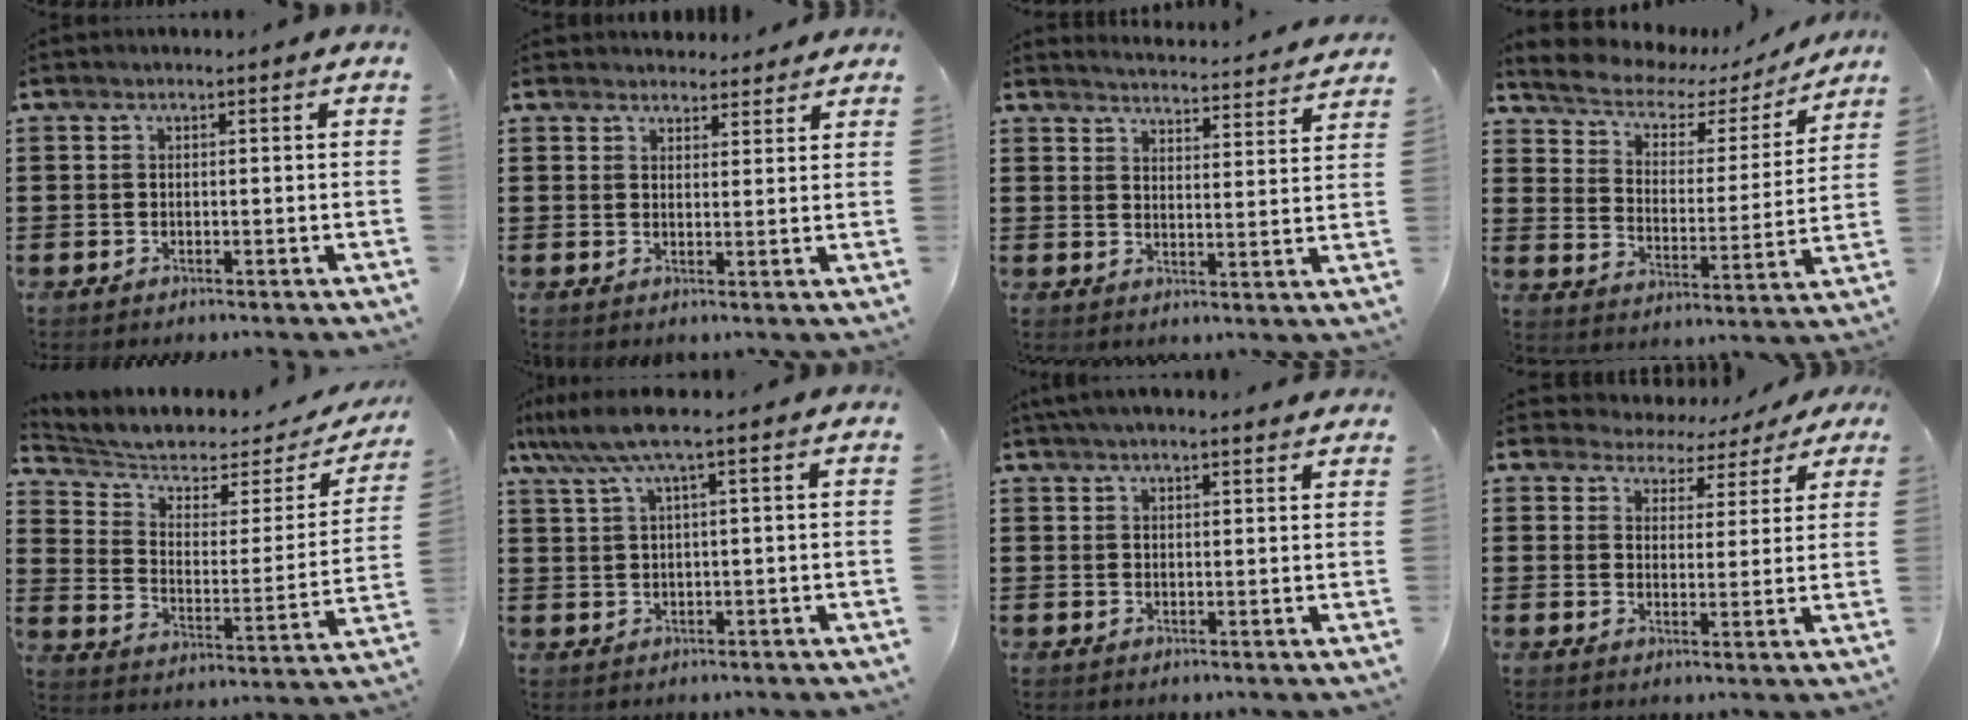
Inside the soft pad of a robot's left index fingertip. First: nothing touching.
{"total": 3.0, "force": [2.8, 0.8, 0.0], "torque": [-0.001, -0.008, 0.053]}
{"total": 3.7, "force": [3.7, -0.6, 0.1], "torque": [-0.012, -0.038, 0.059]}
{"total": 4.6, "force": [3.8, 2.2, 1.6], "torque": [-0.057, -0.025, 0.057]}
{"total": 5.0, "force": [4.4, 1.6, 1.7], "torque": [-0.061, -0.033, 0.072]}
{"total": 5.2, "force": [2.3, 0.1, 4.6], "torque": [-0.102, -0.007, 0.037]}
{"total": 2.7, "force": [2.5, 0.2, 1.1], "torque": [-0.027, 0.001, 0.047]}
{"total": 3.7, "force": [3.4, 1.4, 0.2], "torque": [-0.025, -0.015, 0.058]}